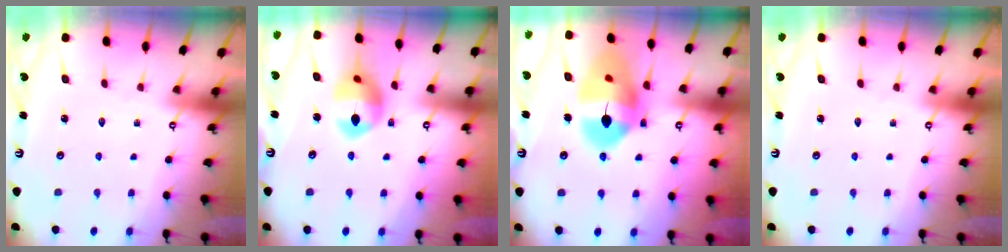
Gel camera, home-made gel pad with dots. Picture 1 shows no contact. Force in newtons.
{"total": 13.2, "press": 13.2, "slide": 1.6}
{"total": 18.3, "press": 18.1, "slide": 2.0}
{"total": 0.0}